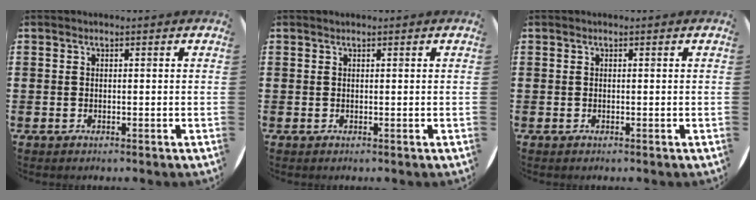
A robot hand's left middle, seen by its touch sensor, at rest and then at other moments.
{"total": 0.0}
{"total": 0.0}